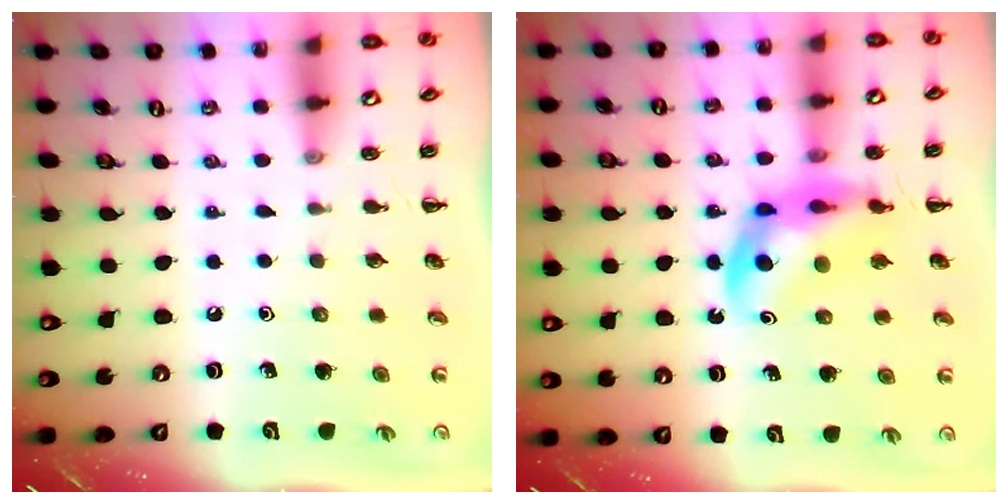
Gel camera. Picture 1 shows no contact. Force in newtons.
{"total": 12.3, "press": 11.8, "slide": 3.4}